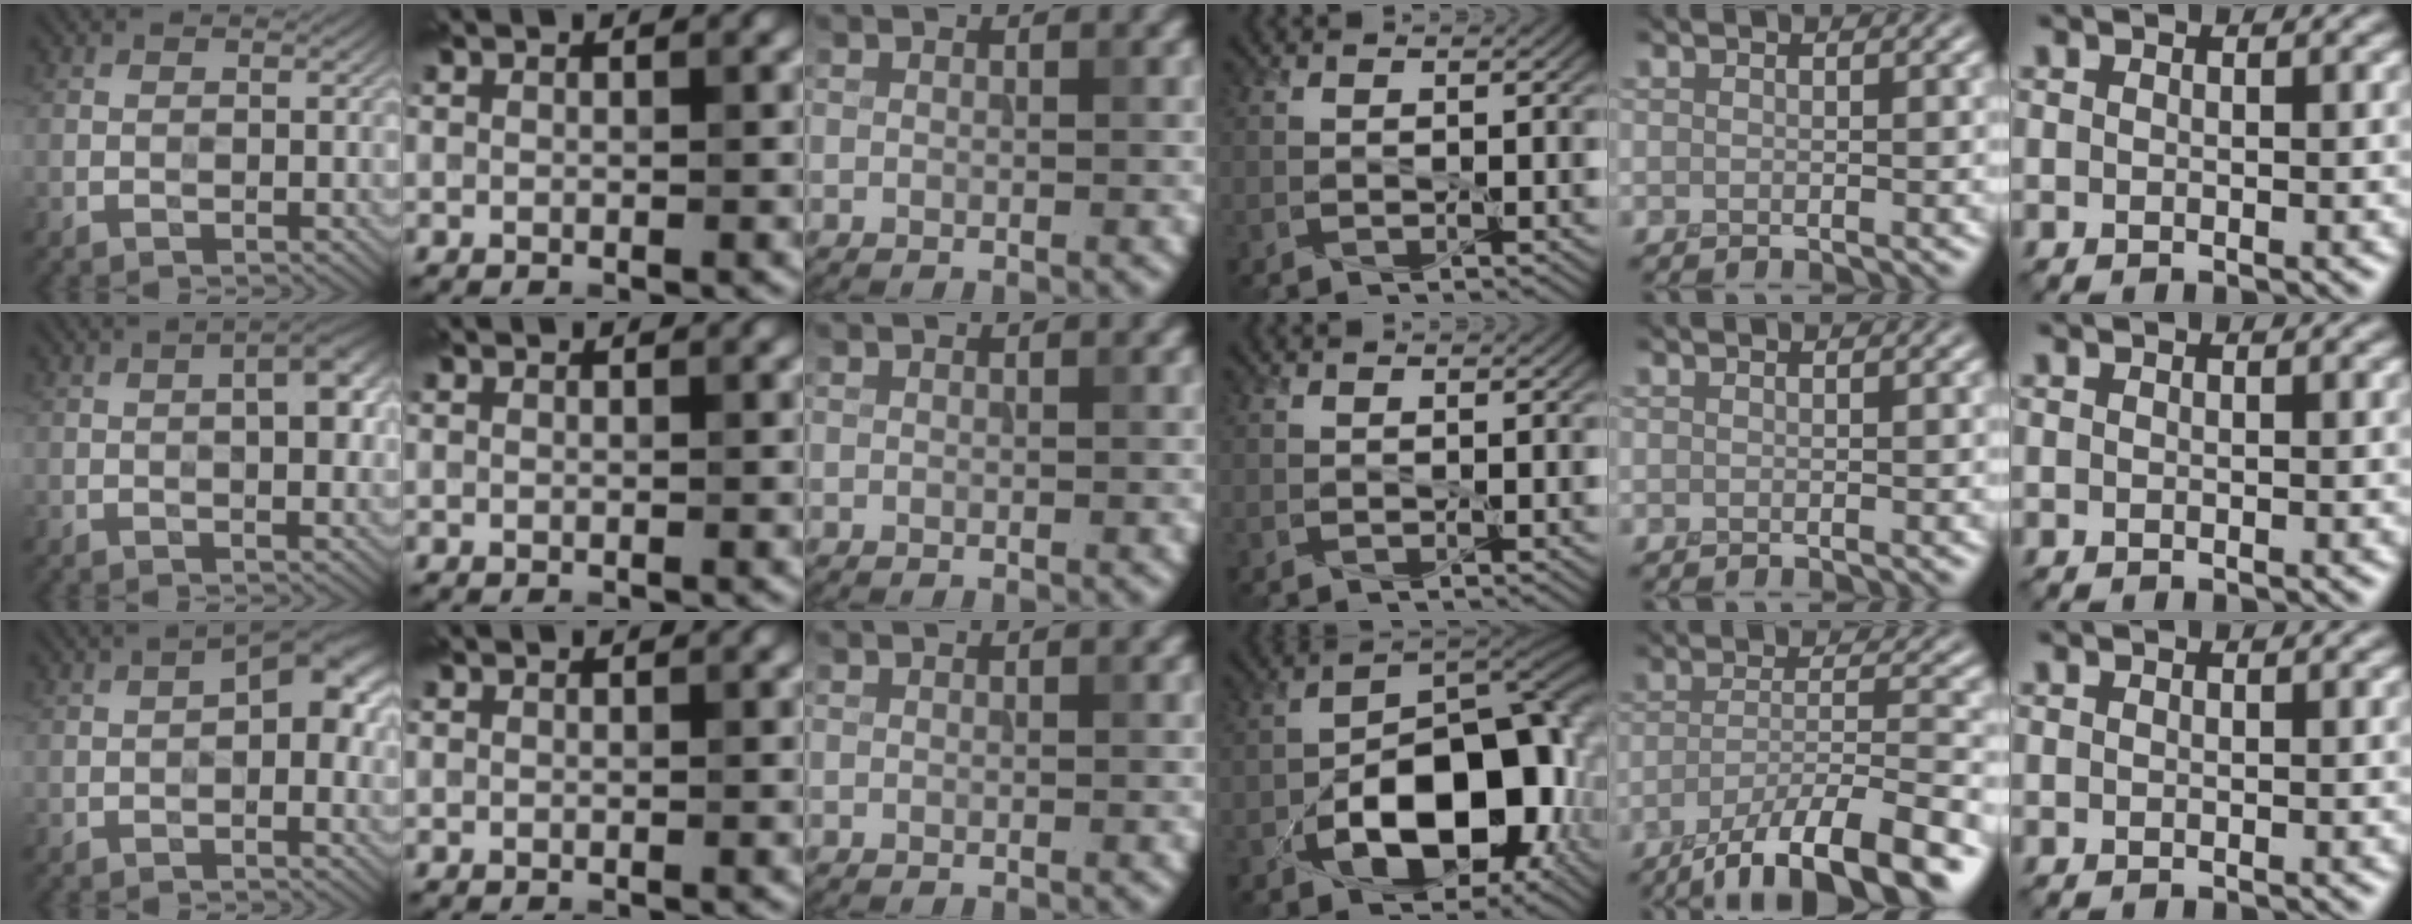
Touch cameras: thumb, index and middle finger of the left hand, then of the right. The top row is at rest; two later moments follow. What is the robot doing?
{"motion": "peel", "object": "bandage"}